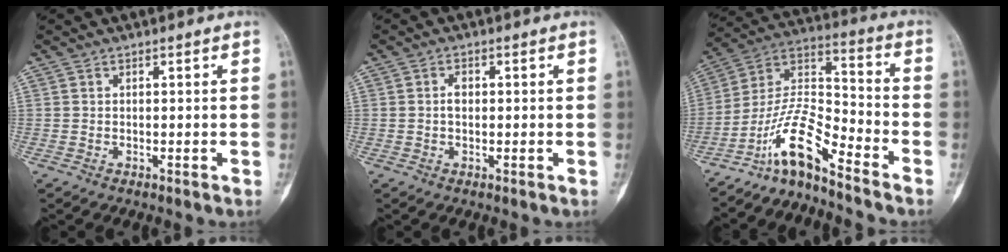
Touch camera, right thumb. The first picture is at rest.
{"total": 1.9, "force": [0.0, 1.2, 1.5], "torque": [-0.024, 0.004, -0.002]}
{"total": 11.5, "force": [-8.8, 2.3, 7.0], "torque": [-0.145, 0.095, -0.172]}